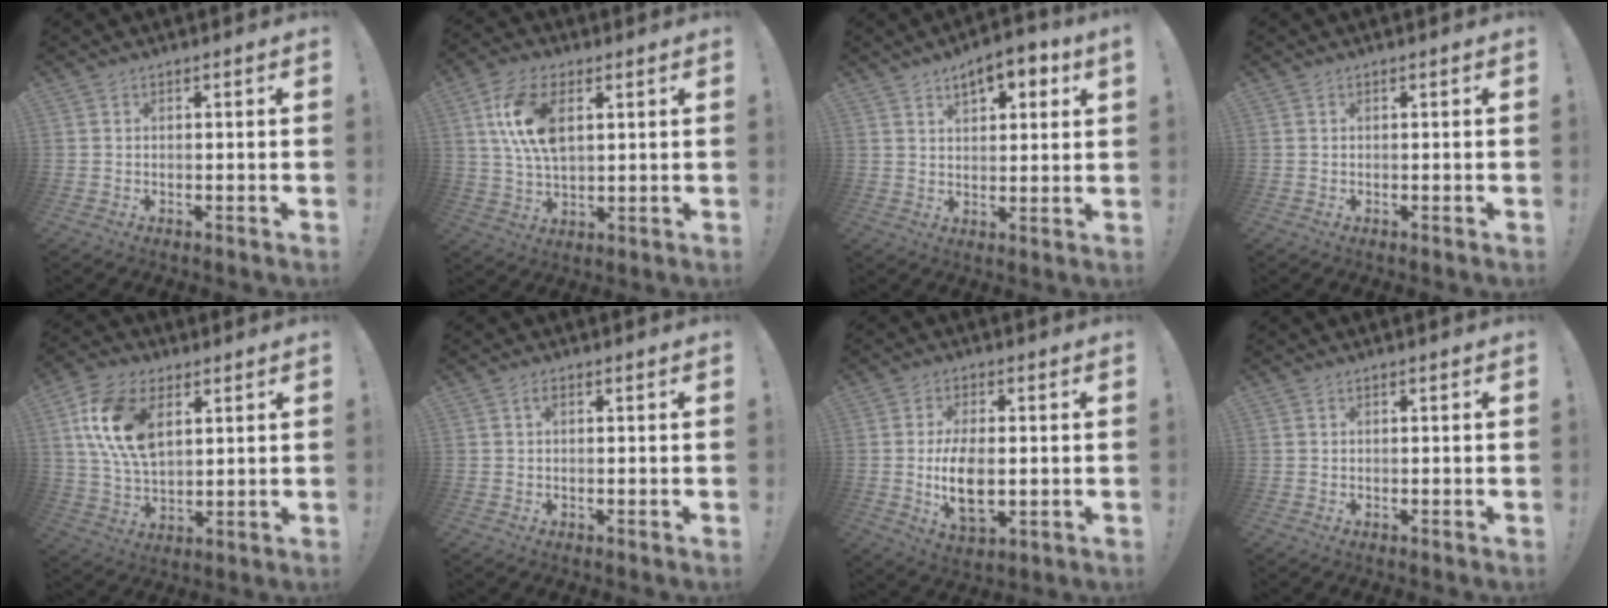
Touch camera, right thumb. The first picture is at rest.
{"total": 12.5, "force": [3.5, 6.7, 9.9], "torque": [-0.193, 0.000, 0.066]}
{"total": 7.4, "force": [4.6, 3.1, 4.9], "torque": [-0.063, -0.017, 0.076]}
{"total": 0.0}
{"total": 15.6, "force": [5.4, 9.5, 11.2], "torque": [-0.218, -0.009, 0.099]}
{"total": 1.3, "force": [0.0, 0.4, 1.2], "torque": [-0.025, 0.004, -0.003]}
{"total": 10.3, "force": [-1.0, 5.5, 8.7], "torque": [-0.153, -0.010, -0.018]}
{"total": 0.0}